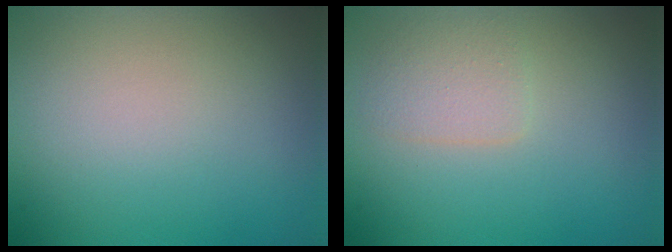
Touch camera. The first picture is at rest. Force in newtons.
{"total": 1.9, "press": 1.9, "slide": 0.0}